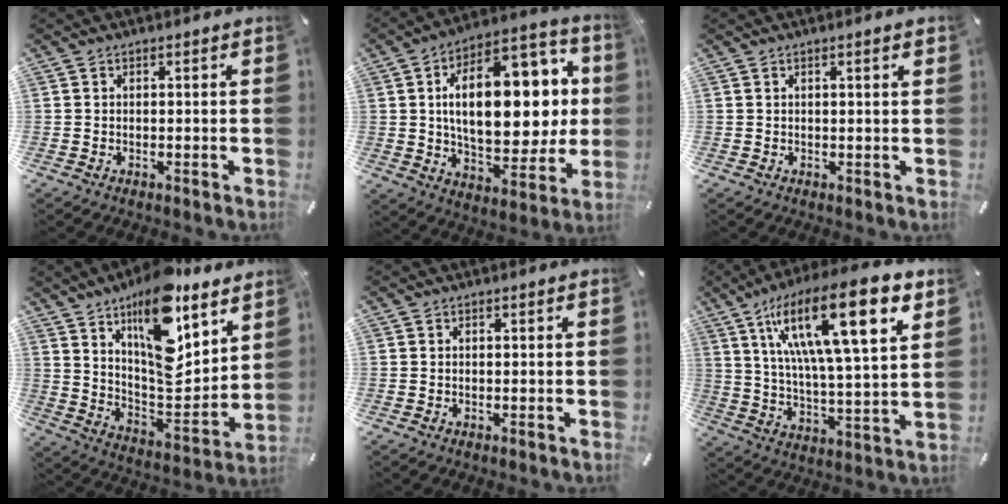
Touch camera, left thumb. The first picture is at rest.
{"total": 24.8, "force": [4.7, 13.5, 20.2], "torque": [-0.326, -0.020, 0.076]}
{"total": 1.4, "force": [0.6, 0.1, 1.2], "torque": [-0.024, 0.001, 0.010]}
{"total": 18.7, "force": [11.8, 8.2, 12.0], "torque": [-0.181, -0.081, 0.202]}
{"total": 0.0}
{"total": 22.4, "force": [11.8, 6.4, 18.0], "torque": [-0.316, -0.050, 0.178]}